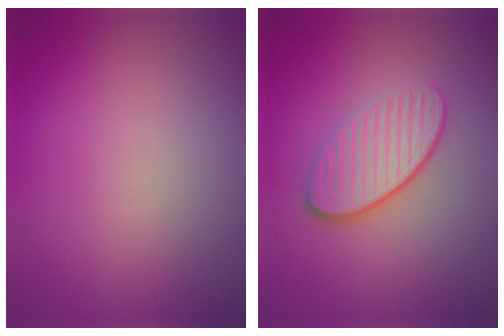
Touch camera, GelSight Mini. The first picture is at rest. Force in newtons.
{"total": 4.1, "press": 3.1, "slide": 2.7}